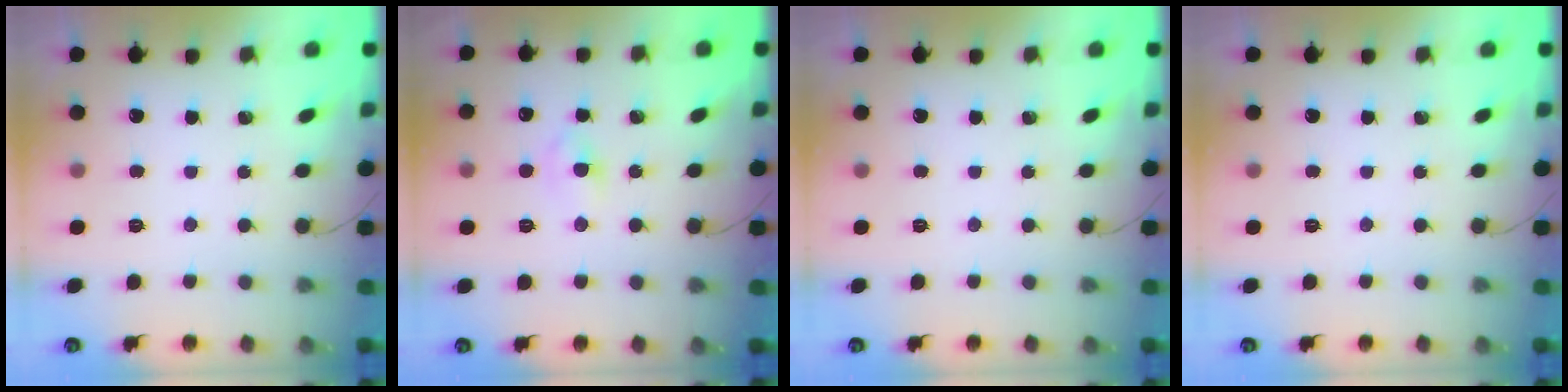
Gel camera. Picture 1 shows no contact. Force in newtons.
{"total": 2.4, "press": 2.1, "slide": 1.0}
{"total": 0.0}
{"total": 0.0}